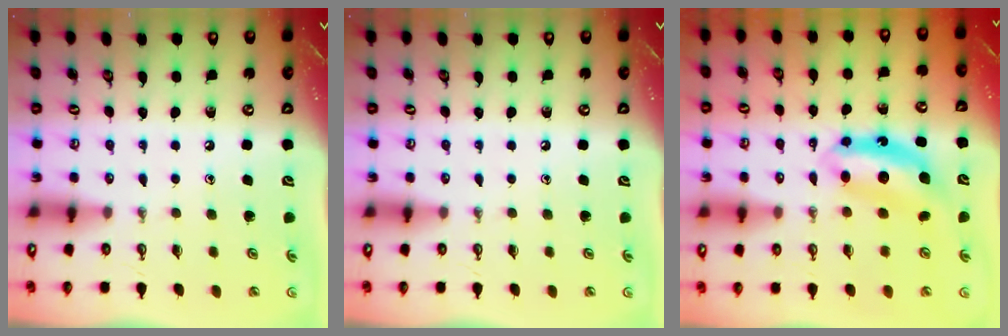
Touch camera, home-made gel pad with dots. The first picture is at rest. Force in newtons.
{"total": 0.0}
{"total": 7.0, "press": 7.0, "slide": 0.2}